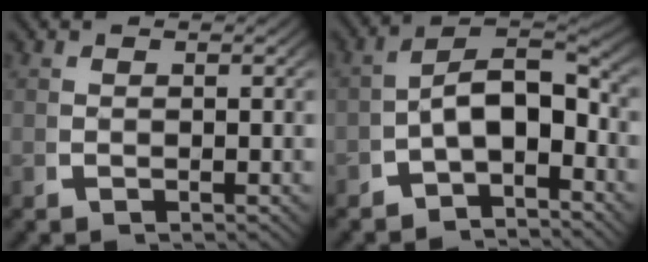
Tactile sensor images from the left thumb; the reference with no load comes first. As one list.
[{"total": 8.7, "force": [-1.6, 5.8, 6.4], "torque": [-0.099, -0.022, -0.026]}]